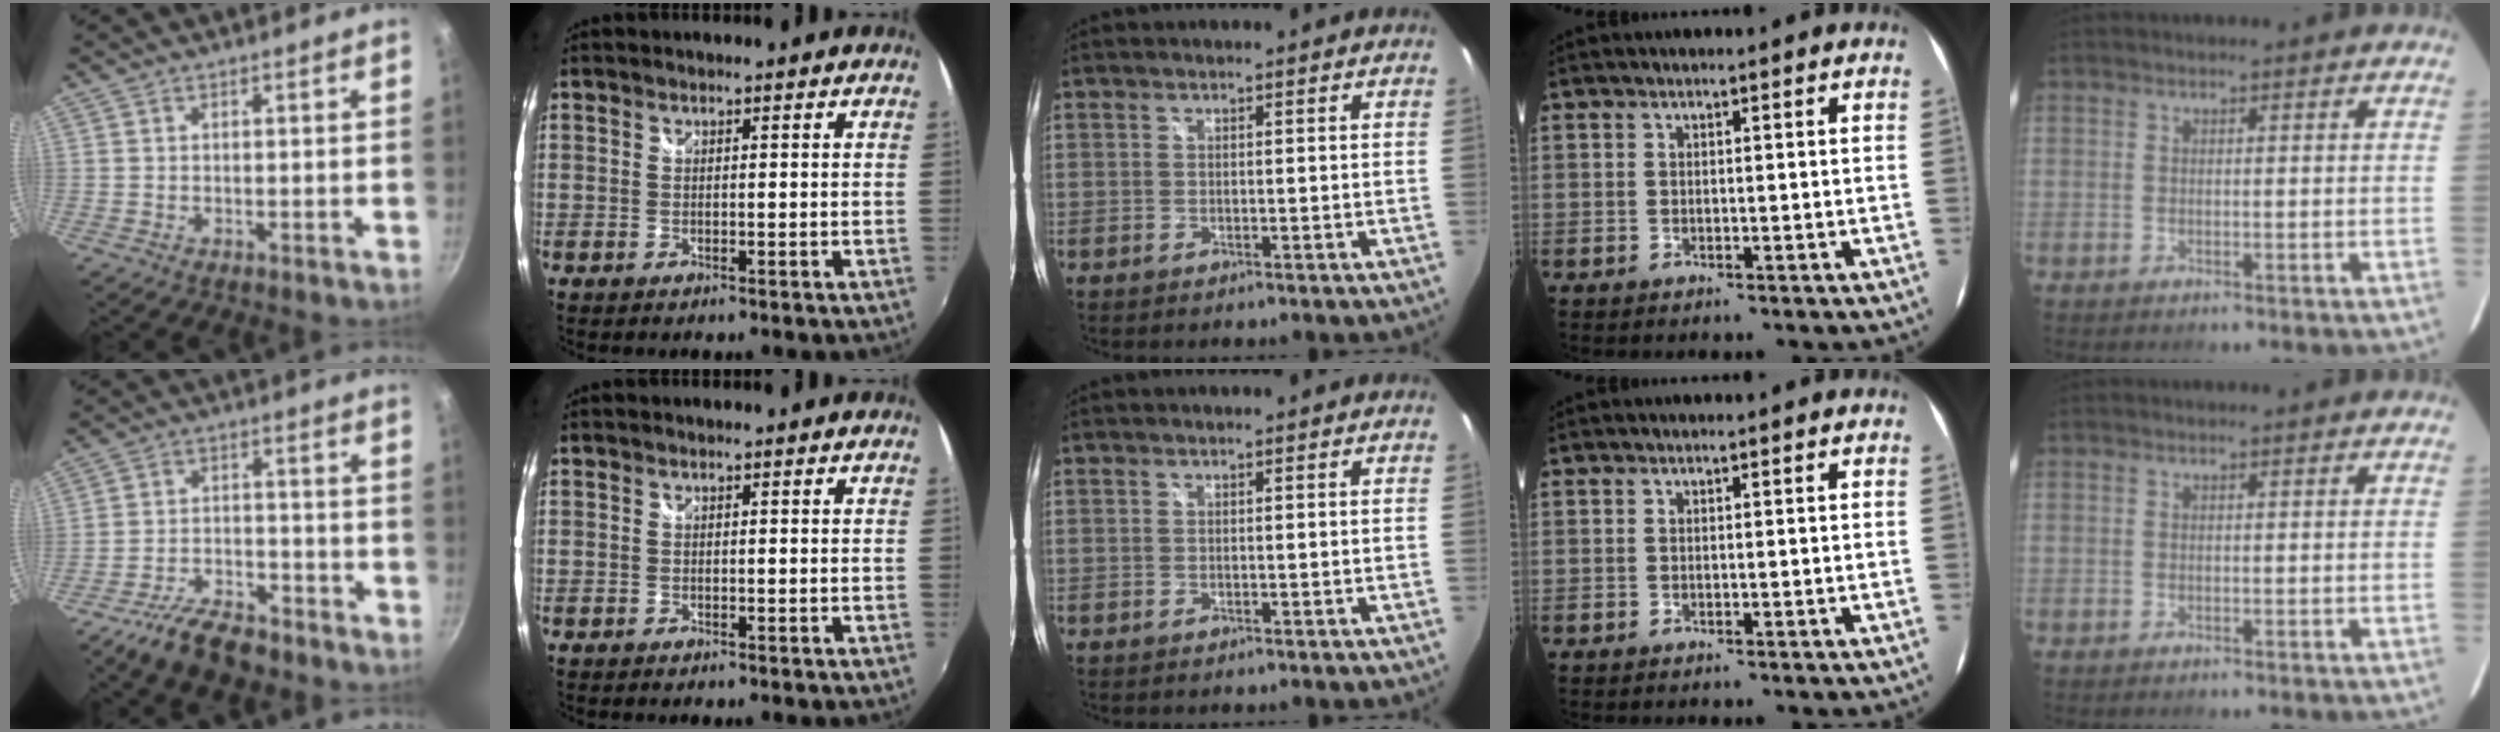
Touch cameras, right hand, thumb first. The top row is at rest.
{"thumb": {"total": 9.7, "force": [-7.4, 4.2, 4.7], "torque": [-0.077, 0.055, -0.127]}}